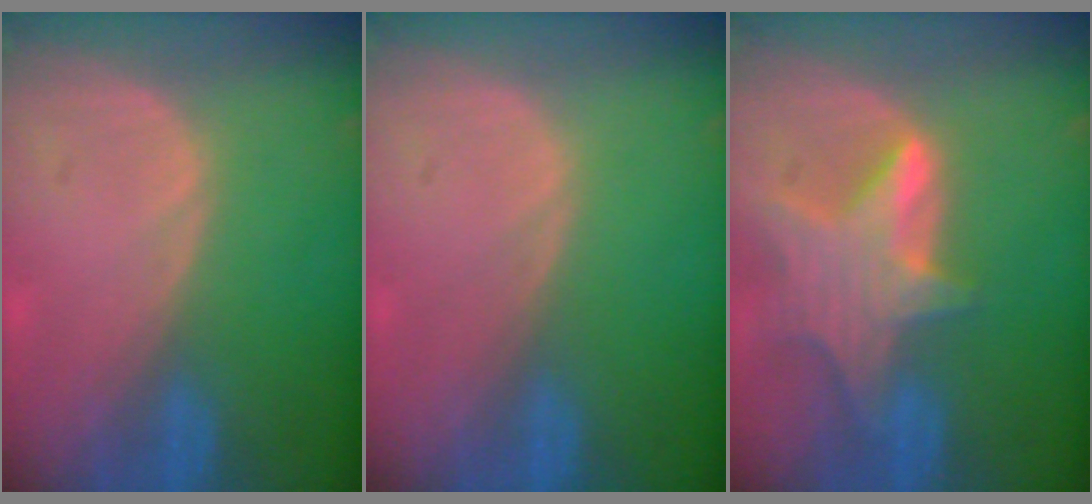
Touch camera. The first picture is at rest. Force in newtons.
{"total": 0.0}
{"total": 7.9, "press": 7.2, "slide": 3.3}